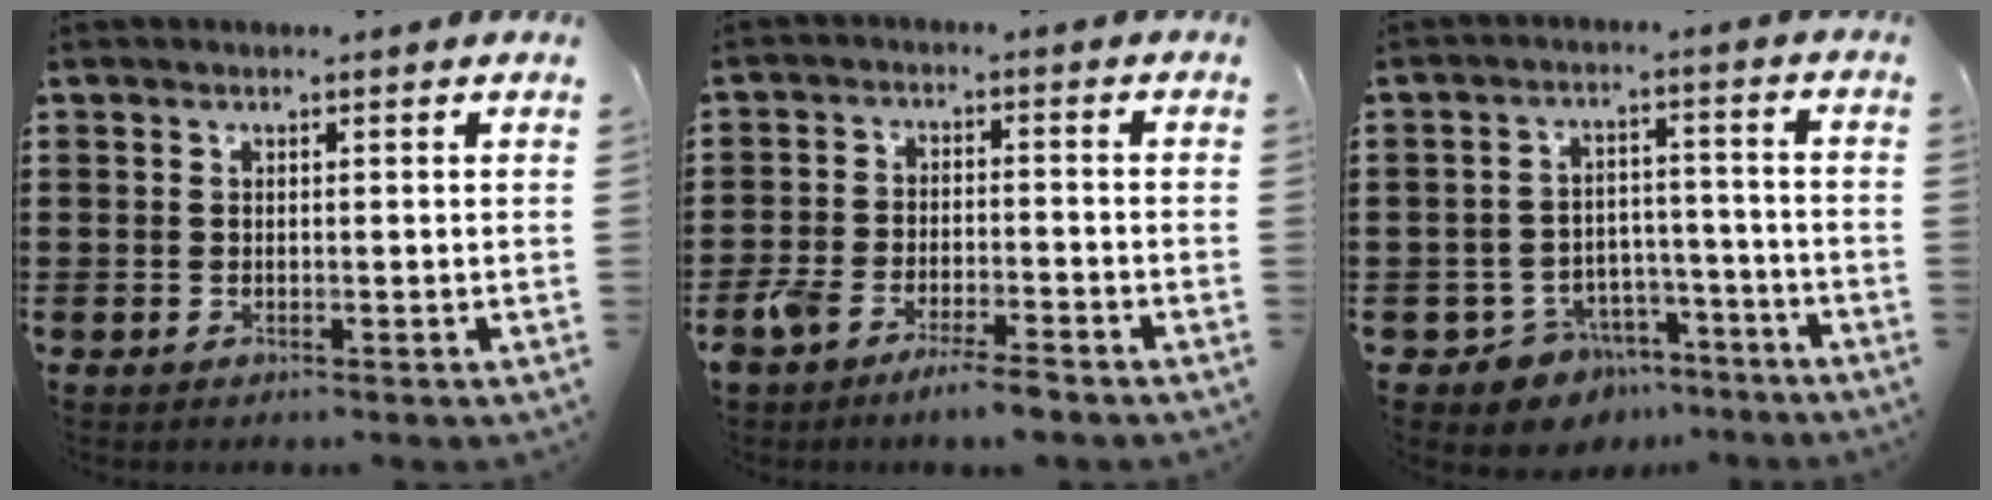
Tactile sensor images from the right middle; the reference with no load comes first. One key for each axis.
{"total": 5.2, "fx": -4.3, "fy": 1.0, "fz": 2.7, "tx": -0.065, "ty": -0.001, "tz": -0.086}
{"total": 5.9, "fx": -5.1, "fy": 3.0, "fz": 0.7, "tx": -0.025, "ty": 0.024, "tz": -0.100}